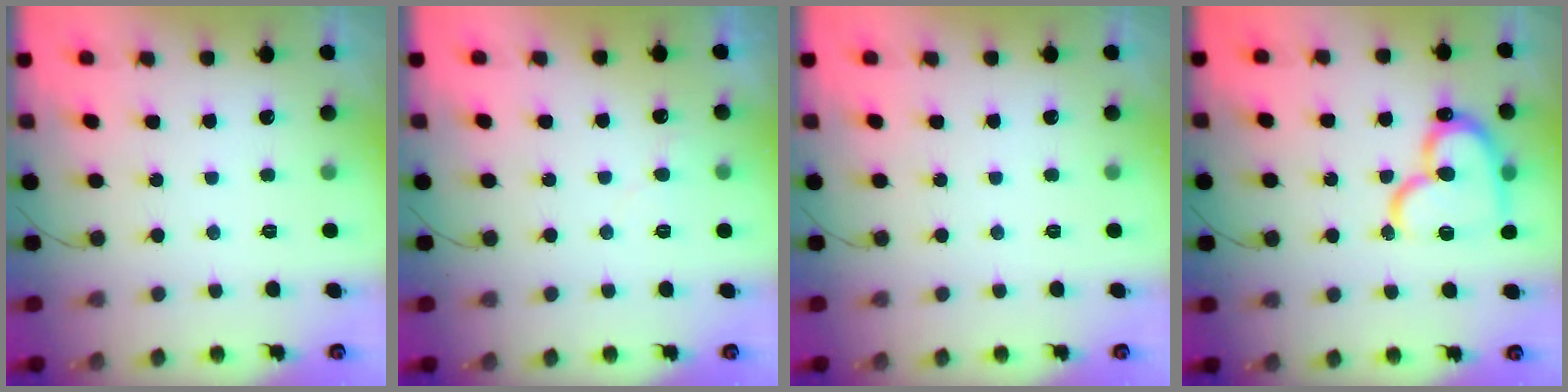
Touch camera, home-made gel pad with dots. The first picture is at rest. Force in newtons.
{"total": 3.8, "press": 3.7, "slide": 0.2}
{"total": 0.0}
{"total": 18.8, "press": 18.7, "slide": 2.0}